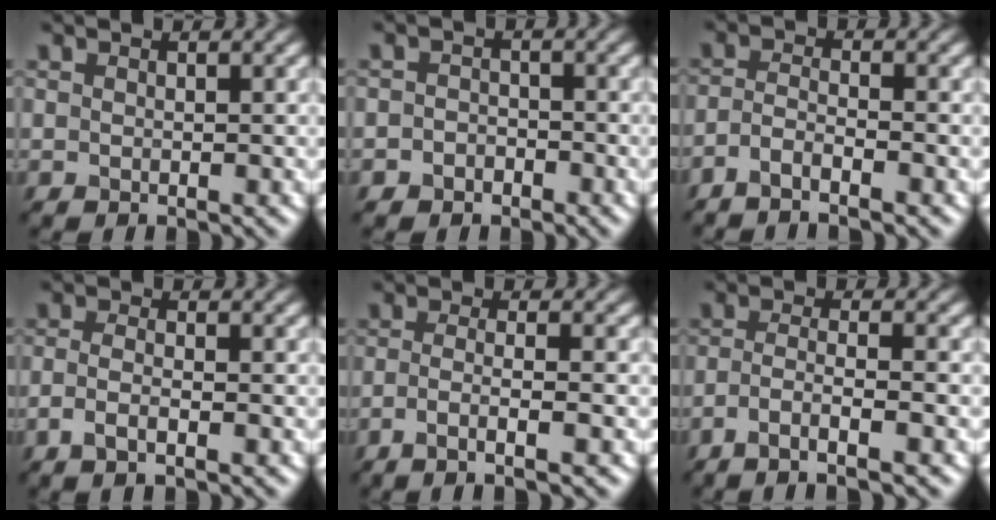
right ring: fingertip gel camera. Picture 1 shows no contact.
{"total": 1.7, "force": [-0.9, 1.3, 0.4], "torque": [0.005, 0.003, -0.024]}
{"total": 2.4, "force": [-1.8, 0.5, 1.6], "torque": [-0.034, -0.002, -0.044]}
{"total": 2.0, "force": [-0.8, 0.6, 1.7], "torque": [-0.035, -0.002, -0.022]}
{"total": 3.7, "force": [-1.5, 0.8, 3.2], "torque": [-0.054, -0.005, -0.037]}
{"total": 3.9, "force": [-2.1, 0.6, 3.2], "torque": [-0.057, 0.002, -0.049]}